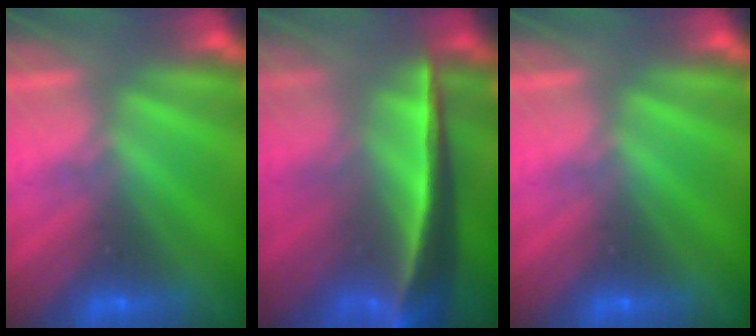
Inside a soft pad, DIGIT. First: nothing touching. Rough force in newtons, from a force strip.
{"total": 7.1}
{"total": 0.0}